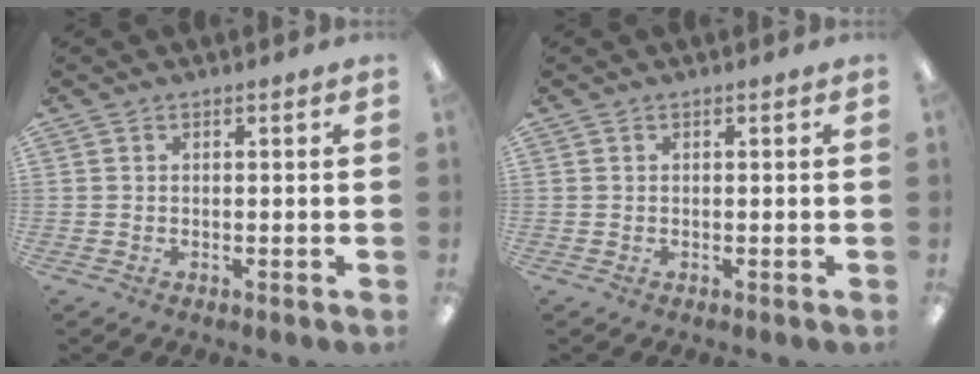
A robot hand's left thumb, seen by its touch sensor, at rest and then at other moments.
{"total": 0.0}